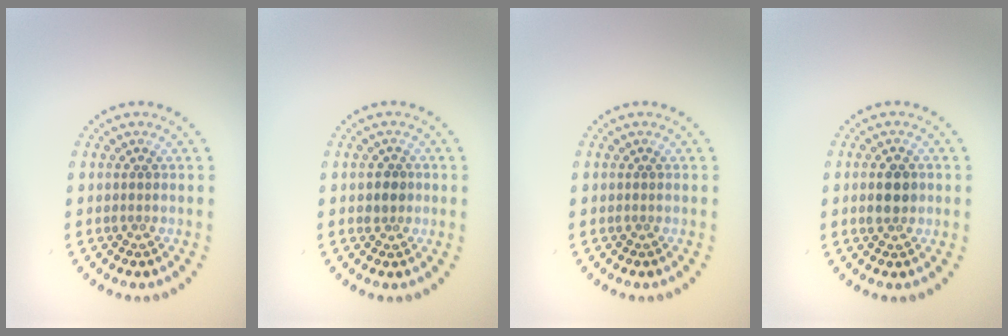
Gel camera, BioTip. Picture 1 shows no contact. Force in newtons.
{"total": 1.6, "press": 1.4, "slide": 0.7}
{"total": 0.0}
{"total": 2.7, "press": 2.7, "slide": 0.1}